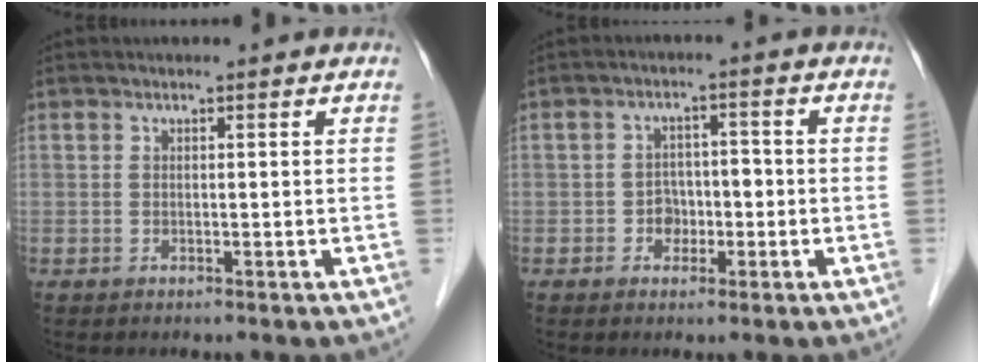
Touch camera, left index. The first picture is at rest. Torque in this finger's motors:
{"motor_torque": [-0.02, 0.09, 0.03, 0.00]}